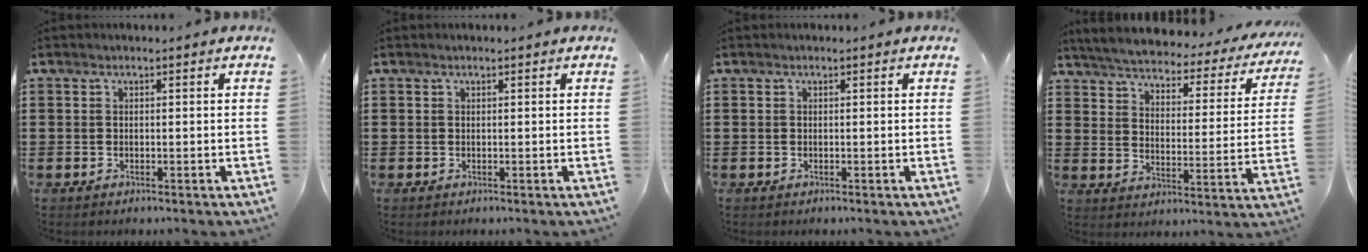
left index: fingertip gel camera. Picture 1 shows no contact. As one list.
[{"total": 0.0}, {"total": 0.0}, {"total": 3.4, "force": [3.3, 0.0, 0.9], "torque": [-0.040, -0.033, 0.047]}]